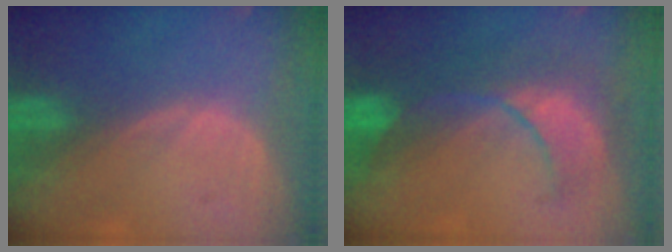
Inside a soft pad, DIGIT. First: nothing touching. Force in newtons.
{"total": 8.4, "press": 8.3, "slide": 1.3}